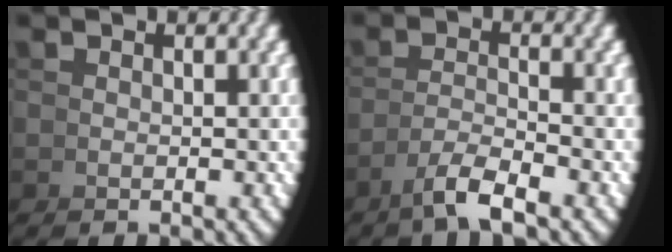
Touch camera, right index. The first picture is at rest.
{"total": 2.9, "force": [-1.8, -0.2, 2.2], "torque": [-0.036, -0.002, -0.029]}